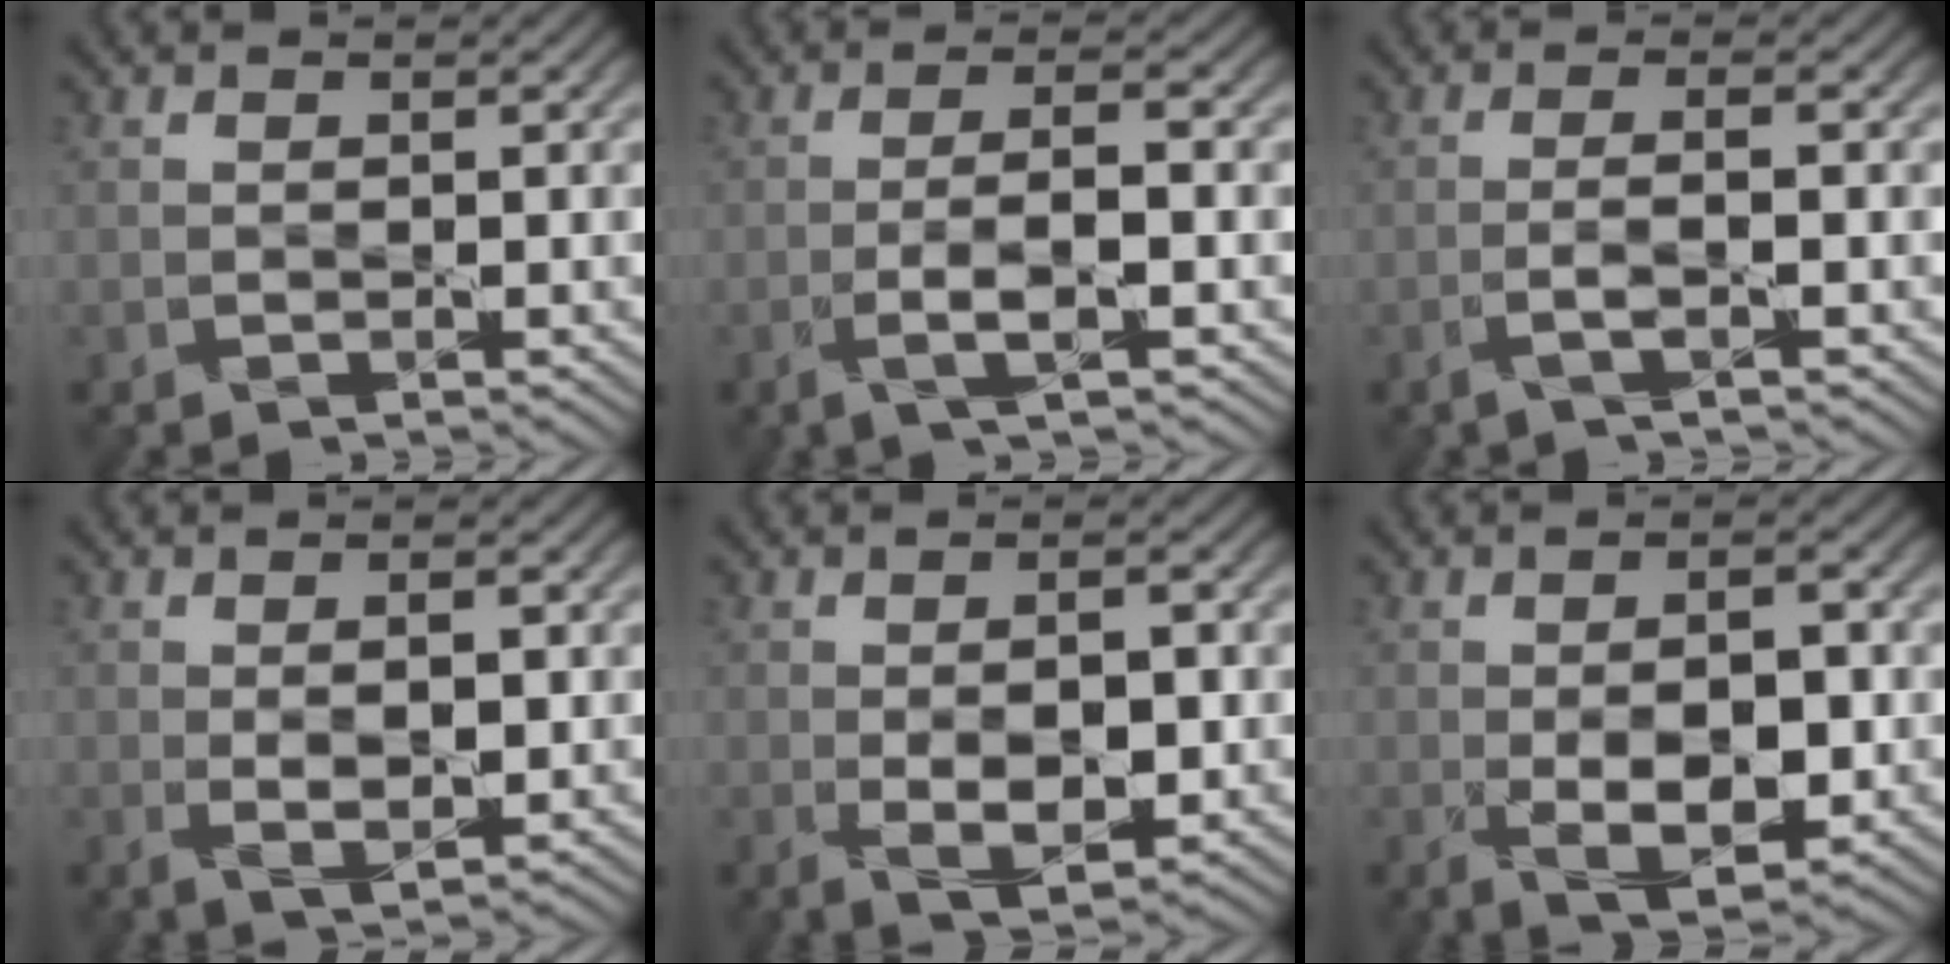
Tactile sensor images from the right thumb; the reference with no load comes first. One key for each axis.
{"total": 4.8, "fx": -1.7, "fy": 0.8, "fz": 4.5, "tx": -0.085, "ty": 0.012, "tz": -0.039}
{"total": 2.5, "fx": -1.1, "fy": 0.1, "fz": 2.2, "tx": -0.041, "ty": 0.015, "tz": -0.036}
{"total": 3.4, "fx": 0.2, "fy": 1.4, "fz": 3.1, "tx": -0.064, "ty": -0.003, "tz": 0.004}
{"total": 5.4, "fx": -0.6, "fy": 2.8, "fz": 4.6, "tx": -0.085, "ty": -0.013, "tz": -0.006}
{"total": 6.9, "fx": -1.2, "fy": 3.6, "fz": 5.8, "tx": -0.108, "ty": -0.015, "tz": -0.013}